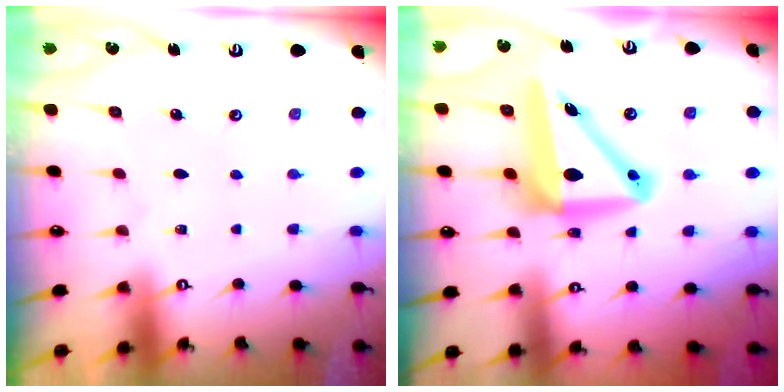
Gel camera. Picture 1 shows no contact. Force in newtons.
{"total": 11.8, "press": 11.3, "slide": 3.5}